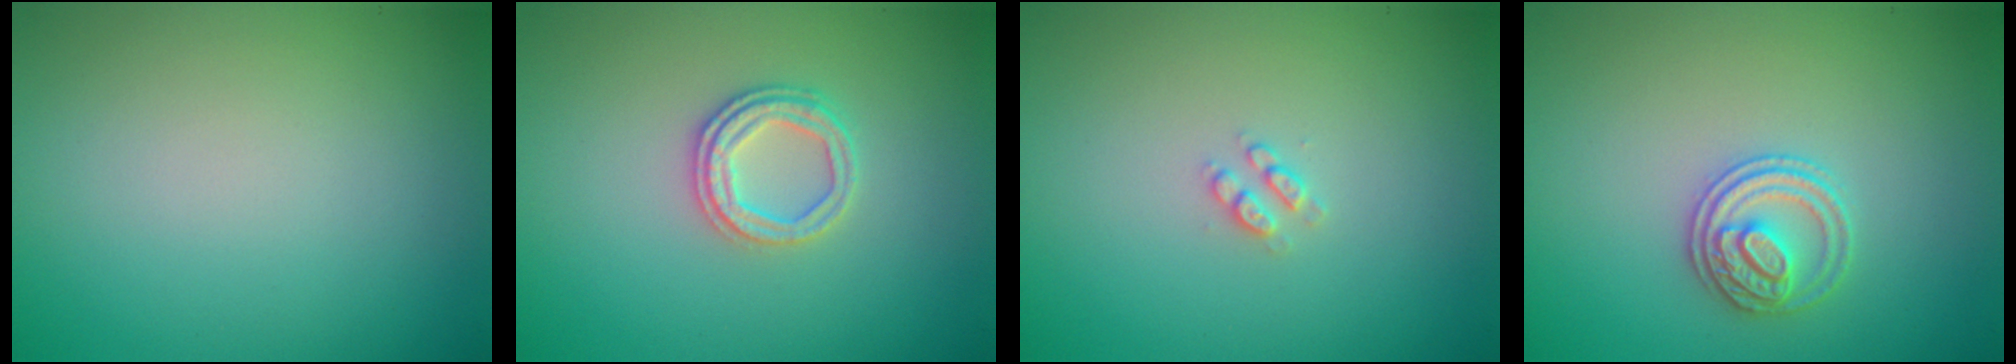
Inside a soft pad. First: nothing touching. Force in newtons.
{"total": 2.4, "press": 2.3, "slide": 0.7}
{"total": 1.2, "press": 1.1, "slide": 0.3}
{"total": 2.7, "press": 2.7, "slide": 0.6}